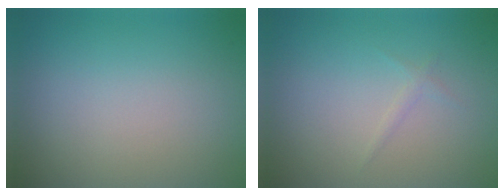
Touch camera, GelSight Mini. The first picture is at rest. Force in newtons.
{"total": 1.2, "press": 1.2, "slide": 0.2}